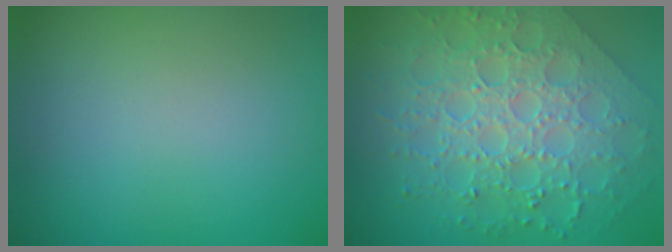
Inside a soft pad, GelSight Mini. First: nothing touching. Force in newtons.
{"total": 8.4, "press": 6.1, "slide": 5.8}